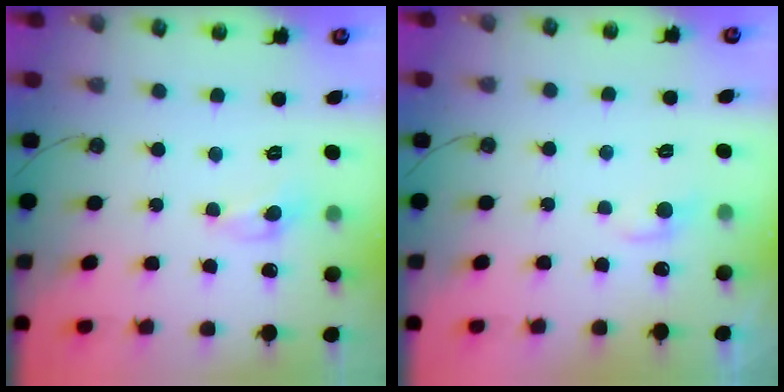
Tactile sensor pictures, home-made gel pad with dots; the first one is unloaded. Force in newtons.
{"total": 0.8, "press": 0.4, "slide": 0.6}